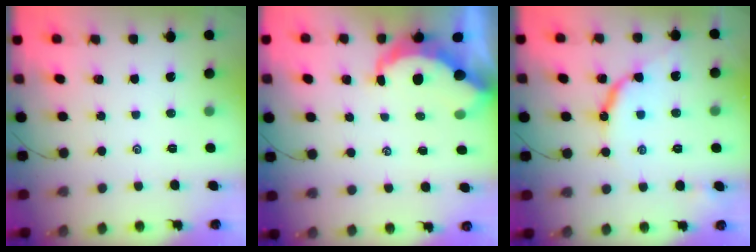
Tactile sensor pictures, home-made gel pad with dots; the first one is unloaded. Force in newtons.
{"total": 6.4, "press": 6.3, "slide": 0.9}
{"total": 8.7, "press": 8.7, "slide": 0.4}